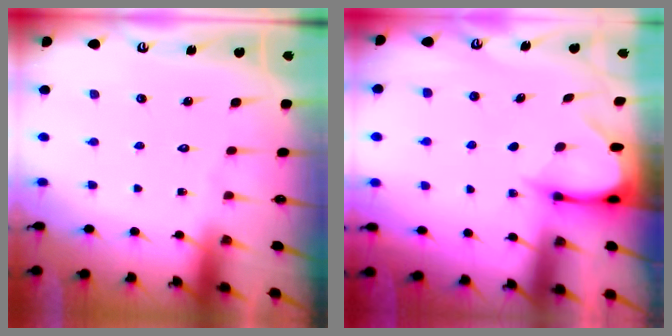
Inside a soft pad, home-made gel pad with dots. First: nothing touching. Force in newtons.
{"total": 3.4, "press": 3.4, "slide": 0.3}